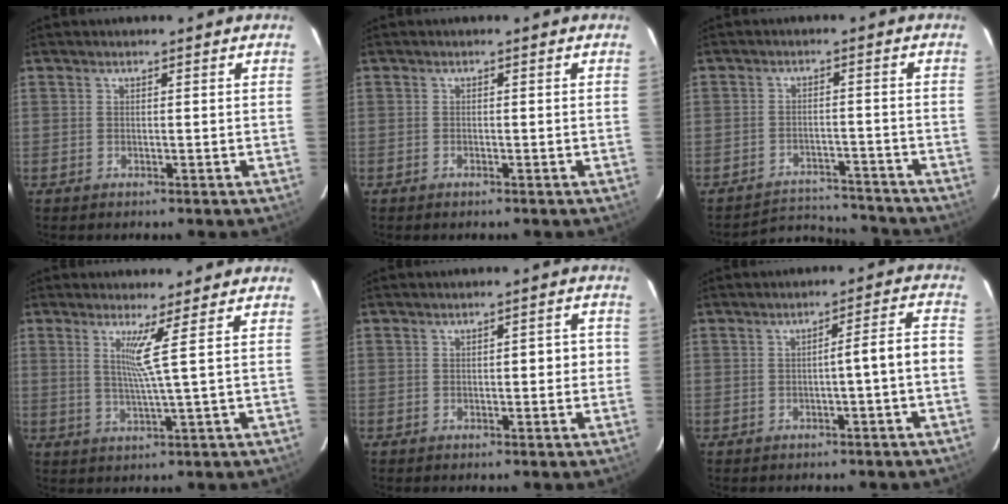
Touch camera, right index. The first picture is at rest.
{"total": 0.5, "force": [-0.4, 0.1, 0.3], "torque": [-0.010, -0.002, -0.005]}
{"total": 7.3, "force": [-7.1, 0.9, -1.4], "torque": [0.018, 0.018, -0.105]}
{"total": 4.2, "force": [1.4, -1.9, 3.4], "torque": [-0.066, -0.015, 0.032]}
{"total": 2.7, "force": [-0.1, 1.2, 2.4], "torque": [-0.024, 0.017, -0.002]}
{"total": 4.5, "force": [-1.3, -0.3, 4.4], "torque": [-0.053, 0.017, -0.018]}